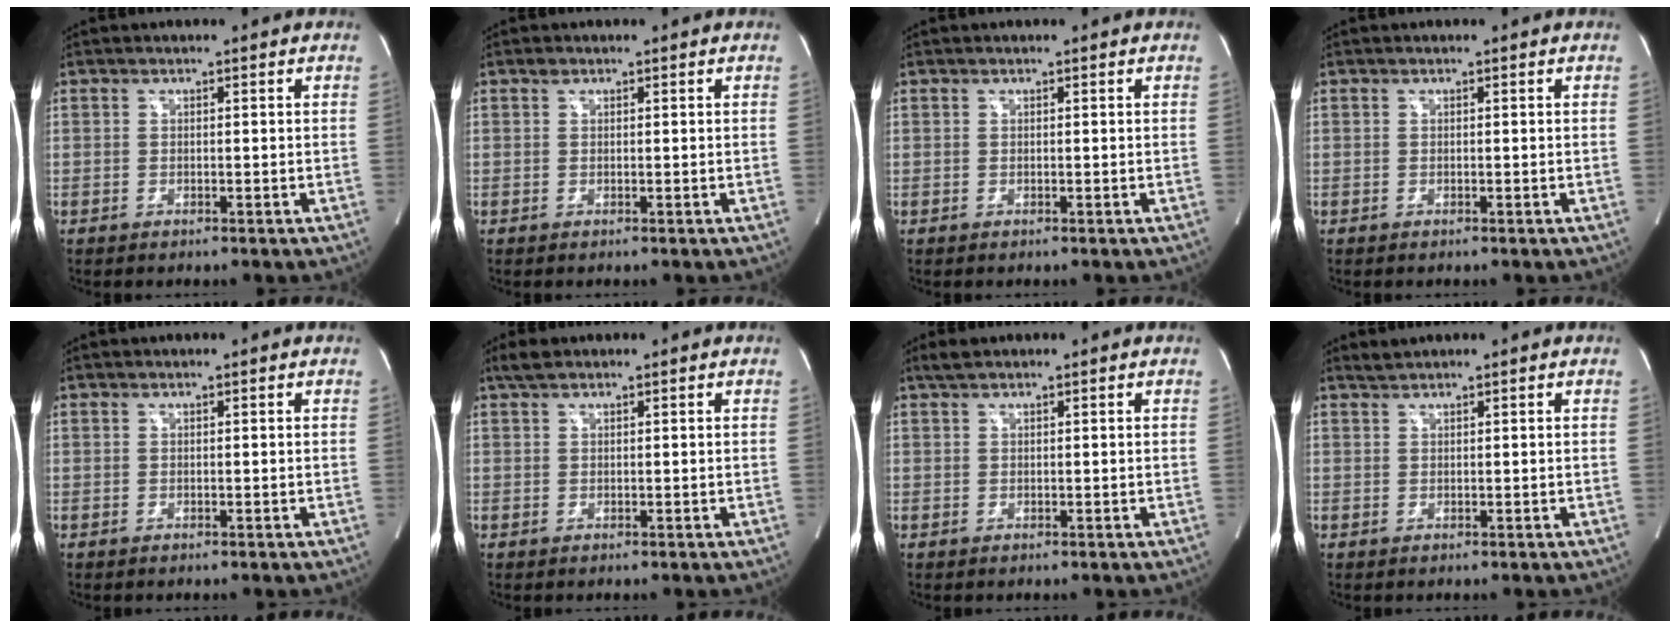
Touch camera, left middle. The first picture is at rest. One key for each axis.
{"total": 0.6, "fx": 0.4, "fy": 0.4, "fz": 0.2, "tx": -0.004, "ty": 0.005, "tz": 0.006}
{"total": 0.0}
{"total": 0.0}
{"total": 0.0}
{"total": 1.9, "fx": 1.4, "fy": 0.8, "fz": 1.0, "tx": -0.022, "ty": 0.013, "tz": 0.028}
{"total": 1.4, "fx": 1.1, "fy": 0.5, "fz": 0.7, "tx": -0.016, "ty": 0.013, "tz": 0.022}
{"total": 0.9, "fx": 0.9, "fy": 0.0, "fz": 0.0, "tx": -0.006, "ty": 0.005, "tz": 0.021}